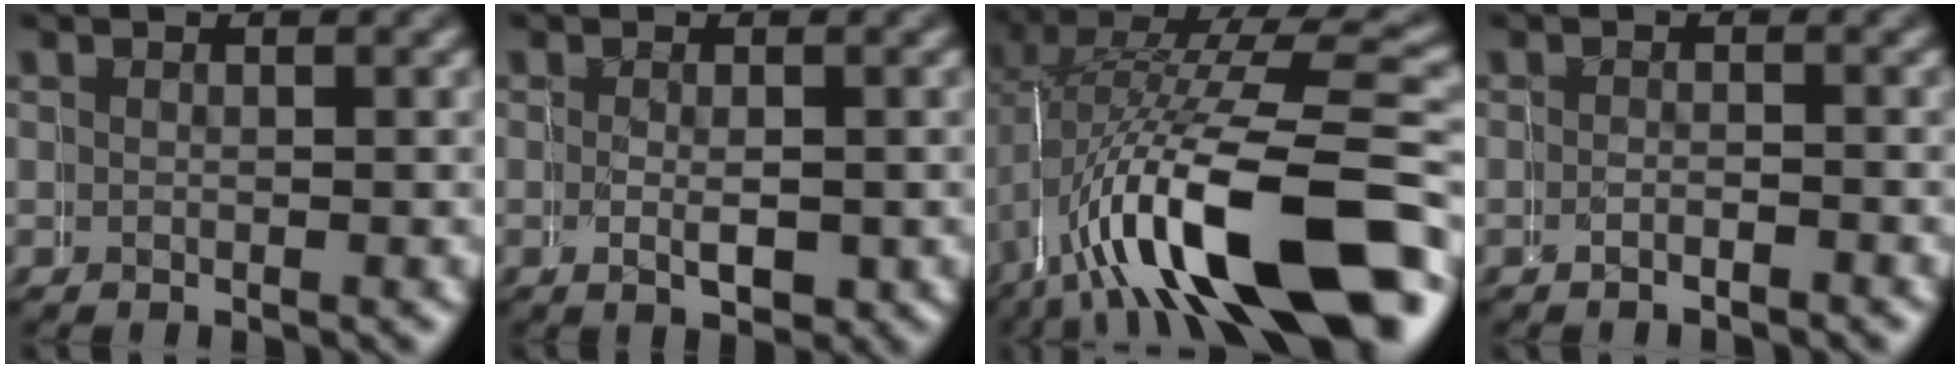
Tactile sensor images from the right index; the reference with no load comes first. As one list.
[{"total": 1.7, "force": [-0.2, 0.7, 1.6], "torque": [-0.021, -0.009, 0.000]}, {"total": 12.9, "force": [-3.5, 4.9, 11.4], "torque": [-0.208, -0.014, -0.037]}, {"total": 0.9, "force": [-0.8, -0.2, -0.1], "torque": [0.008, 0.008, -0.019]}]